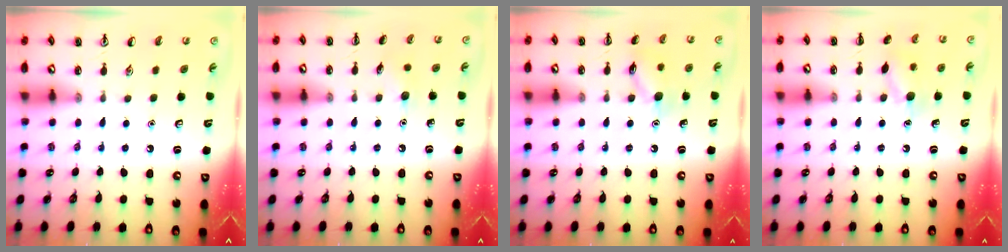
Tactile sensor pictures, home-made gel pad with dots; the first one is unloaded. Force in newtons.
{"total": 5.4, "press": 5.1, "slide": 1.7}
{"total": 9.5, "press": 9.4, "slide": 0.6}
{"total": 9.4, "press": 9.3, "slide": 1.5}